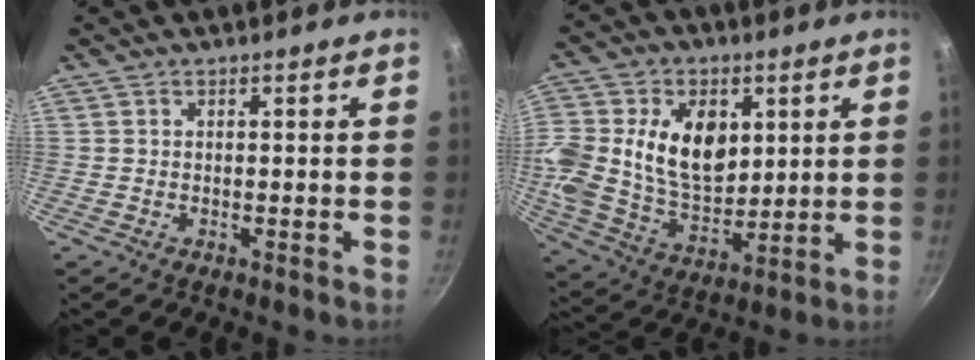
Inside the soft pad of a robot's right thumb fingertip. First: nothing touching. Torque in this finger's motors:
{"motor_torque": [2.46, 2.54, 0.64, -0.30, 0.19]}